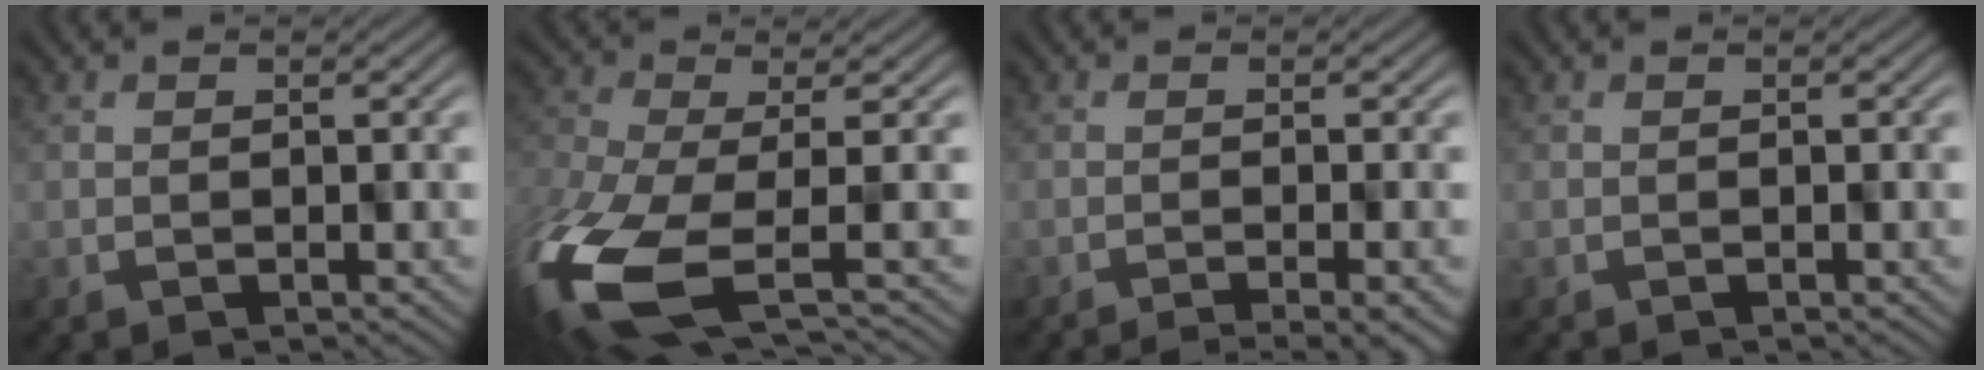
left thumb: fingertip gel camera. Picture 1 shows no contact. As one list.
[{"total": 13.6, "force": [-5.4, 6.4, 10.7], "torque": [-0.292, -0.062, -0.059]}, {"total": 3.6, "force": [-2.6, 0.1, 2.5], "torque": [-0.033, 0.011, -0.043]}, {"total": 0.5, "force": [-0.5, 0.0, 0.0], "torque": [0.000, -0.002, -0.008]}]